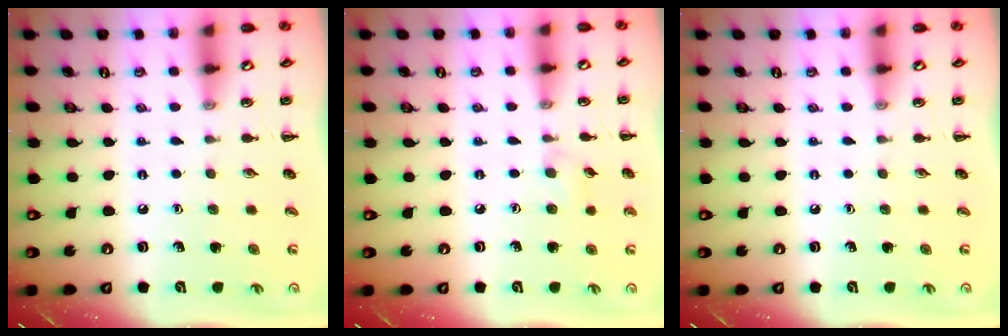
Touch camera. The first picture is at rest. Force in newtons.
{"total": 5.3, "press": 4.9, "slide": 2.1}
{"total": 0.0}